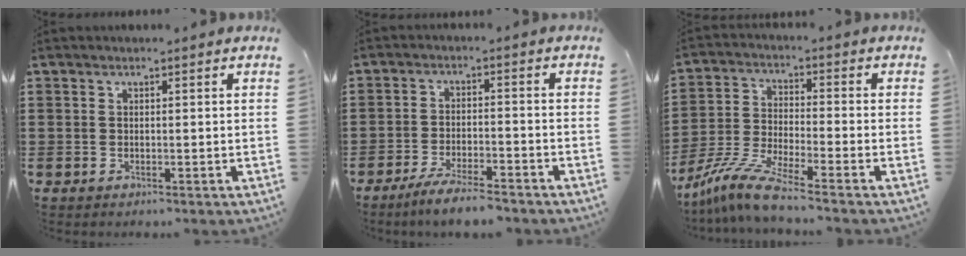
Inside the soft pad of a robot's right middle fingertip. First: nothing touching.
{"total": 5.0, "force": [-4.4, 0.2, 2.3], "torque": [-0.052, -0.009, -0.086]}
{"total": 8.6, "force": [-7.3, 0.2, 4.5], "torque": [-0.105, -0.008, -0.147]}